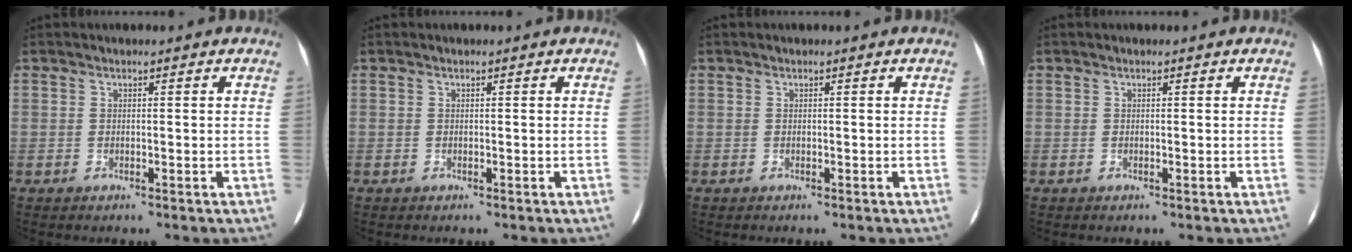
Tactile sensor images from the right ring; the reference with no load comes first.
{"total": 0.0}
{"total": 0.0}
{"total": 0.0}